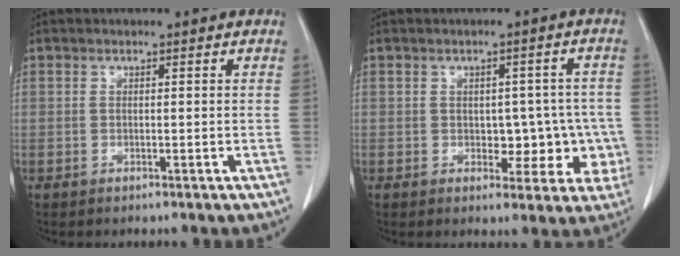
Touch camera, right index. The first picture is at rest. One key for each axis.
{"total": 6.7, "fx": -1.0, "fy": 4.5, "fz": 4.9, "tx": -0.038, "ty": 0.023, "tz": -0.004}